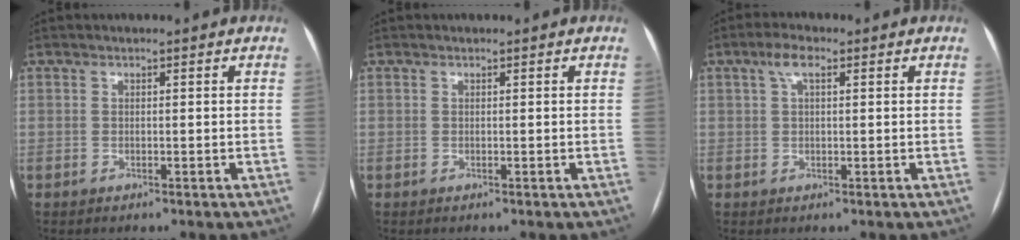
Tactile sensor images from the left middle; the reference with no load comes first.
{"total": 0.0}
{"total": 3.0, "force": [1.3, 1.2, 2.4], "torque": [-0.051, 0.017, 0.028]}